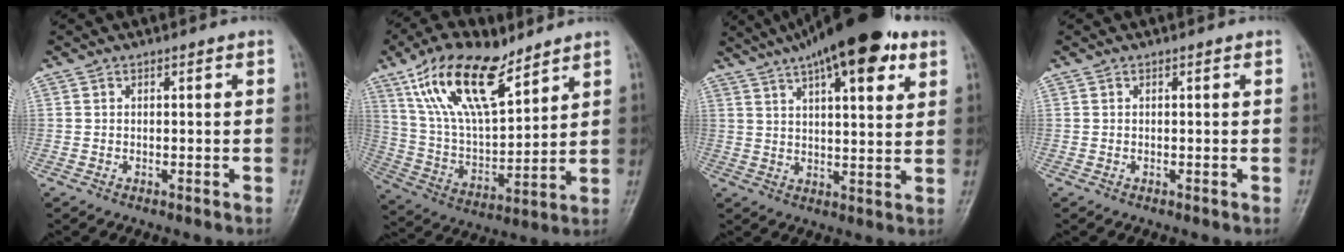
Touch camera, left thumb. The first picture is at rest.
{"total": 19.0, "force": [11.6, 8.1, 12.7], "torque": [-0.207, -0.042, 0.226]}
{"total": 19.0, "force": [11.2, 6.1, 14.1], "torque": [-0.205, -0.006, 0.170]}
{"total": 0.0}